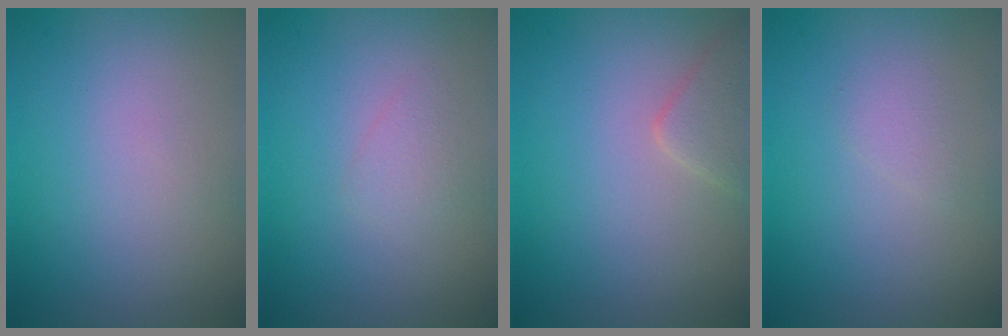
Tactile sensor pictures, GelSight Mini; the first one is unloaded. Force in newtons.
{"total": 1.1, "press": 1.1, "slide": 0.0}
{"total": 2.2, "press": 2.2, "slide": 0.2}
{"total": 0.8, "press": 0.8, "slide": 0.0}